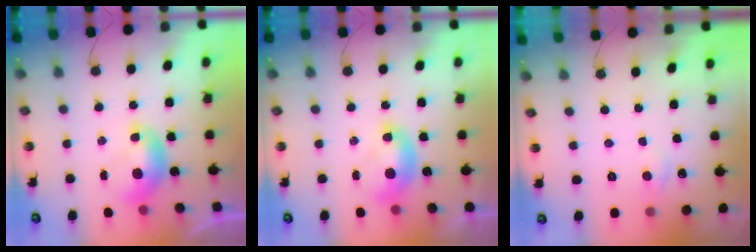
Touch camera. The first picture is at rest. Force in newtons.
{"total": 1.3, "press": 1.3, "slide": 0.3}
{"total": 1.4, "press": 1.2, "slide": 0.6}